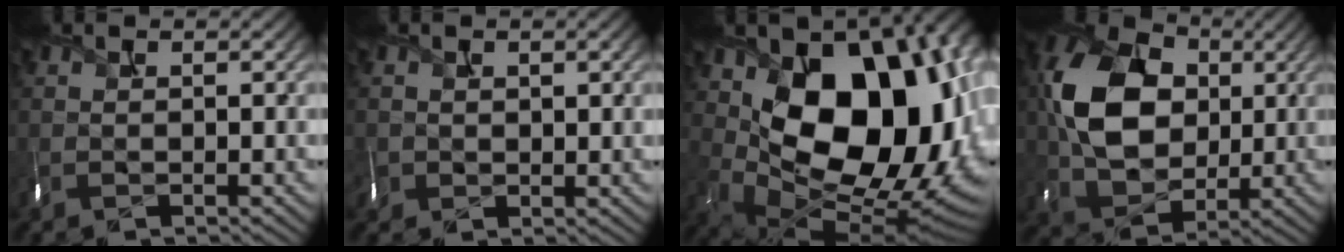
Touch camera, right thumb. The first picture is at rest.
{"total": 2.6, "force": [0.6, 2.1, 1.4], "torque": [-0.046, -0.006, 0.016]}
{"total": 18.5, "force": [2.6, 11.7, 14.1], "torque": [-0.208, -0.022, 0.064]}
{"total": 12.5, "force": [1.6, 9.7, 7.8], "torque": [-0.173, 0.004, 0.028]}